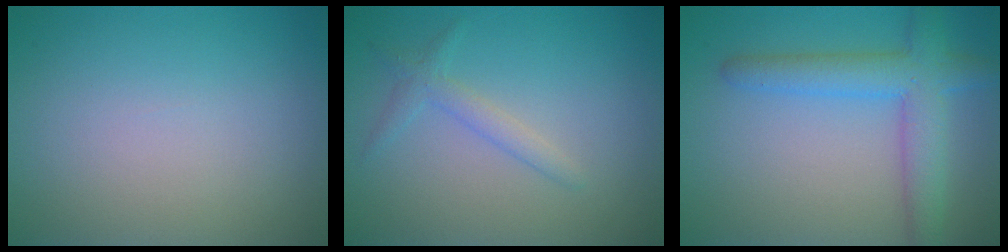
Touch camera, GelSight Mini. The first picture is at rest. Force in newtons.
{"total": 1.7, "press": 1.6, "slide": 0.2}
{"total": 4.9, "press": 4.9, "slide": 0.3}